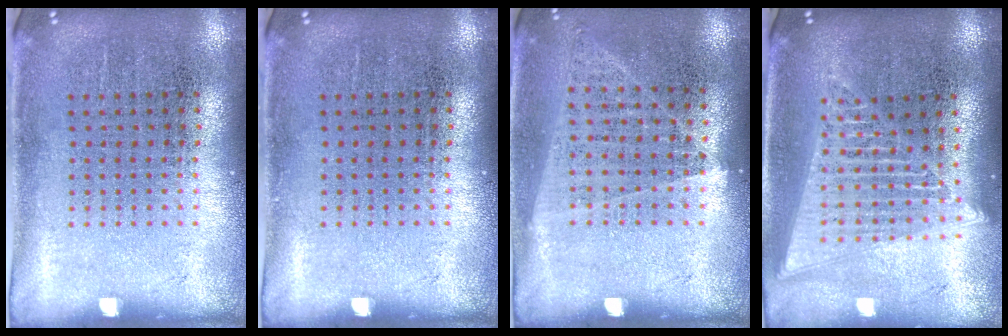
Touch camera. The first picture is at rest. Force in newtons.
{"total": 0.0}
{"total": 1.0, "press": 0.9, "slide": 0.4}
{"total": 1.9, "press": 1.7, "slide": 1.0}